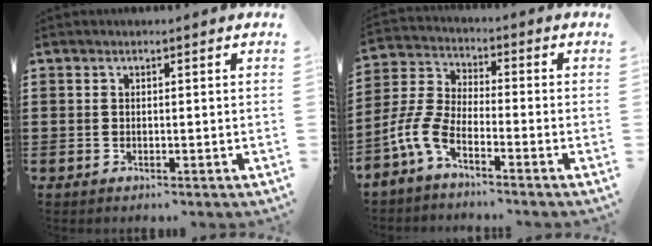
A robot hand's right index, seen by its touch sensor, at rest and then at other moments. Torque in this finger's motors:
{"motor_torque": [0.94, -0.85, 0.76, 0.21]}